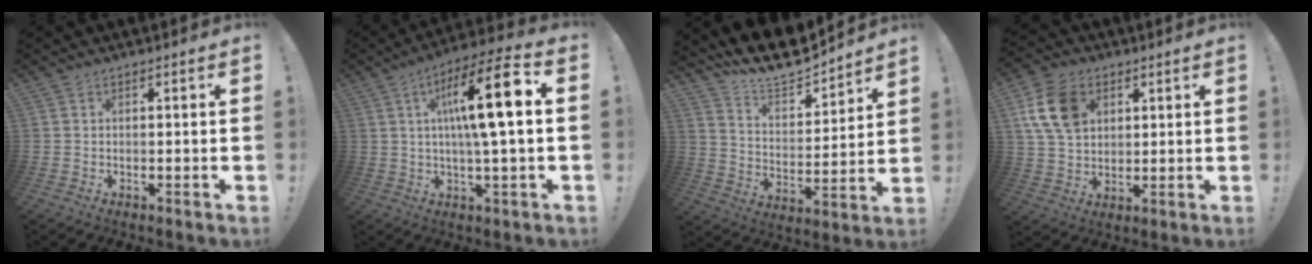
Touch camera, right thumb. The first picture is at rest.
{"total": 16.6, "force": [2.7, 3.4, 16.1], "torque": [-0.261, 0.007, 0.028]}
{"total": 12.6, "force": [11.6, 3.5, 3.6], "torque": [-0.082, -0.099, 0.208]}
{"total": 14.1, "force": [5.1, 10.2, 8.3], "torque": [-0.147, -0.005, 0.102]}